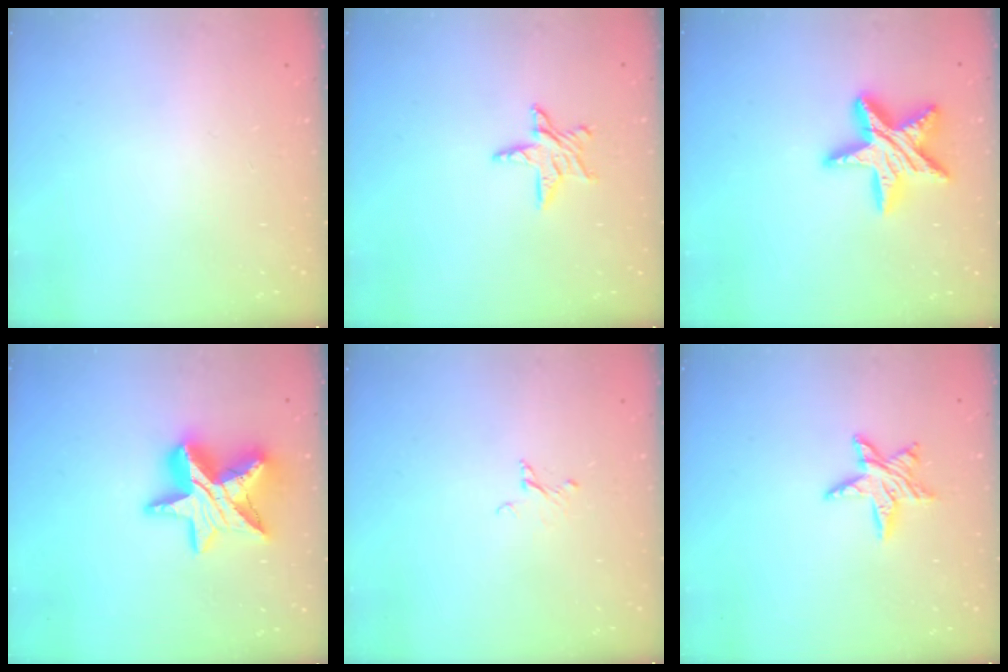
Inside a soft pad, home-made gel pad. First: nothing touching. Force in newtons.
{"total": 7.5, "press": 7.4, "slide": 0.8}
{"total": 16.4, "press": 16.4, "slide": 1.0}
{"total": 16.9, "press": 16.8, "slide": 1.3}
{"total": 2.1, "press": 2.1, "slide": 0.1}
{"total": 8.7, "press": 8.6, "slide": 0.6}